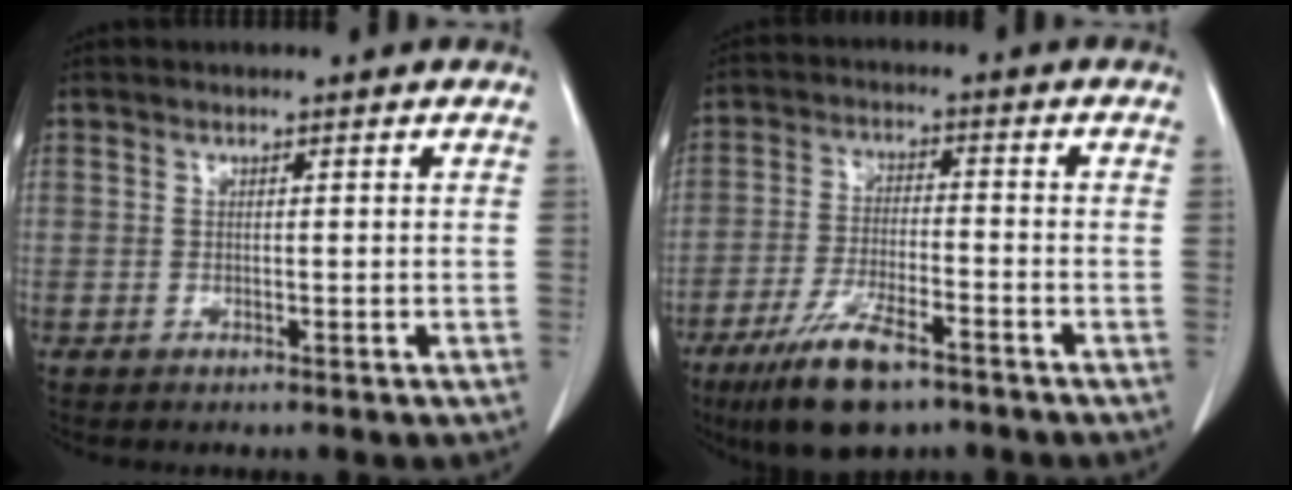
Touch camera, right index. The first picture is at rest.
{"total": 10.6, "force": [-7.0, 2.7, 7.5], "torque": [-0.144, -0.018, -0.120]}